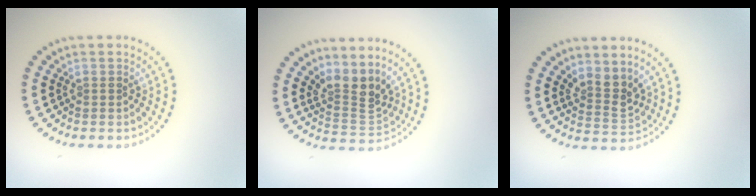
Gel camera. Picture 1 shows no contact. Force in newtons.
{"total": 3.4, "press": 2.3, "slide": 2.4}
{"total": 2.5, "press": 1.9, "slide": 1.7}